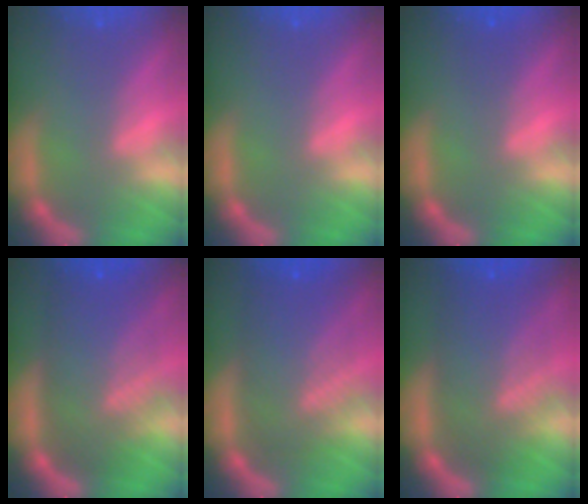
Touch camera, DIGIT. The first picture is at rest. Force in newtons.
{"total": 0.0}
{"total": 1.0}
{"total": 10.0}
{"total": 9.0}
{"total": 9.6}